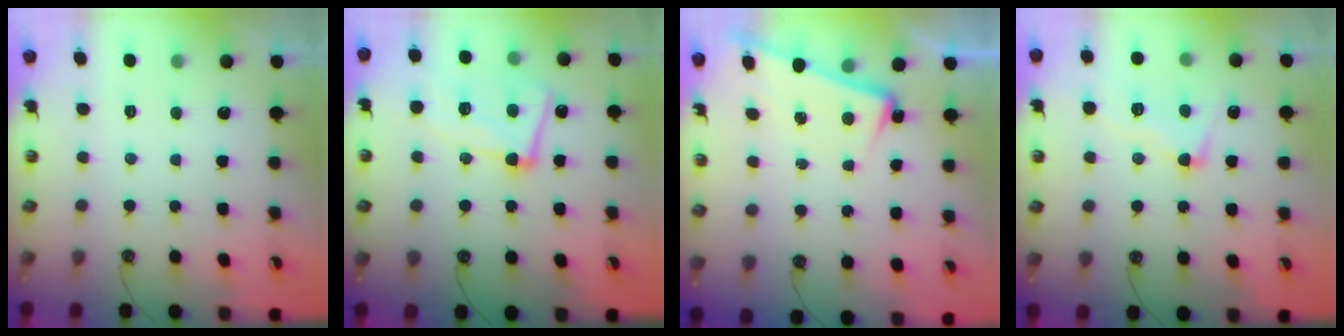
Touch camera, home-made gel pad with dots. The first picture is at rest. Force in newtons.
{"total": 12.6, "press": 12.5, "slide": 1.7}
{"total": 5.1, "press": 5.0, "slide": 0.6}
{"total": 3.8, "press": 3.5, "slide": 1.3}